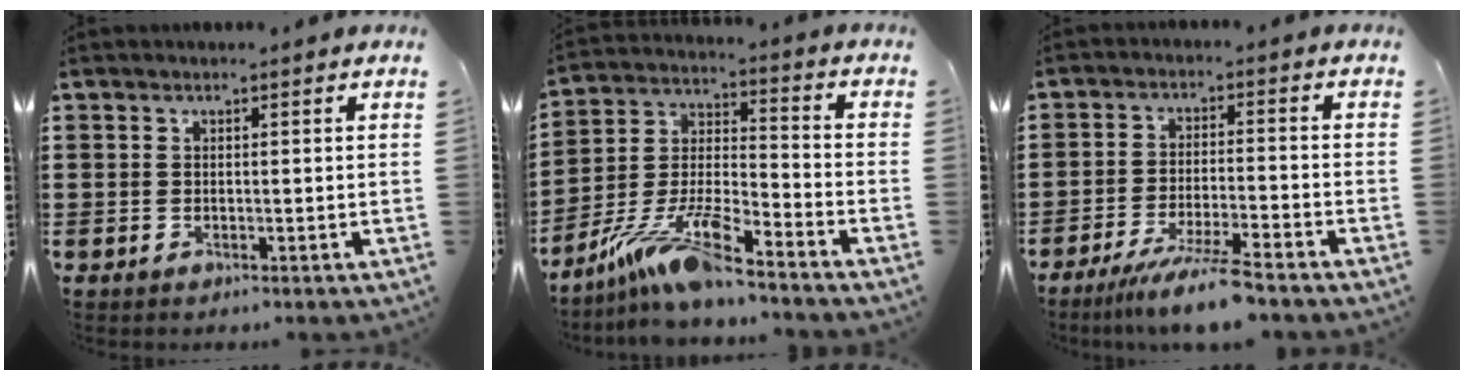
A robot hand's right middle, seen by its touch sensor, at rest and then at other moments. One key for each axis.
{"total": 11.4, "fx": -9.1, "fy": 1.3, "fz": 6.7, "tx": -0.149, "ty": 0.002, "tz": -0.184}
{"total": 6.5, "fx": -5.5, "fy": -0.4, "fz": 3.5, "tx": -0.072, "ty": -0.022, "tz": -0.102}